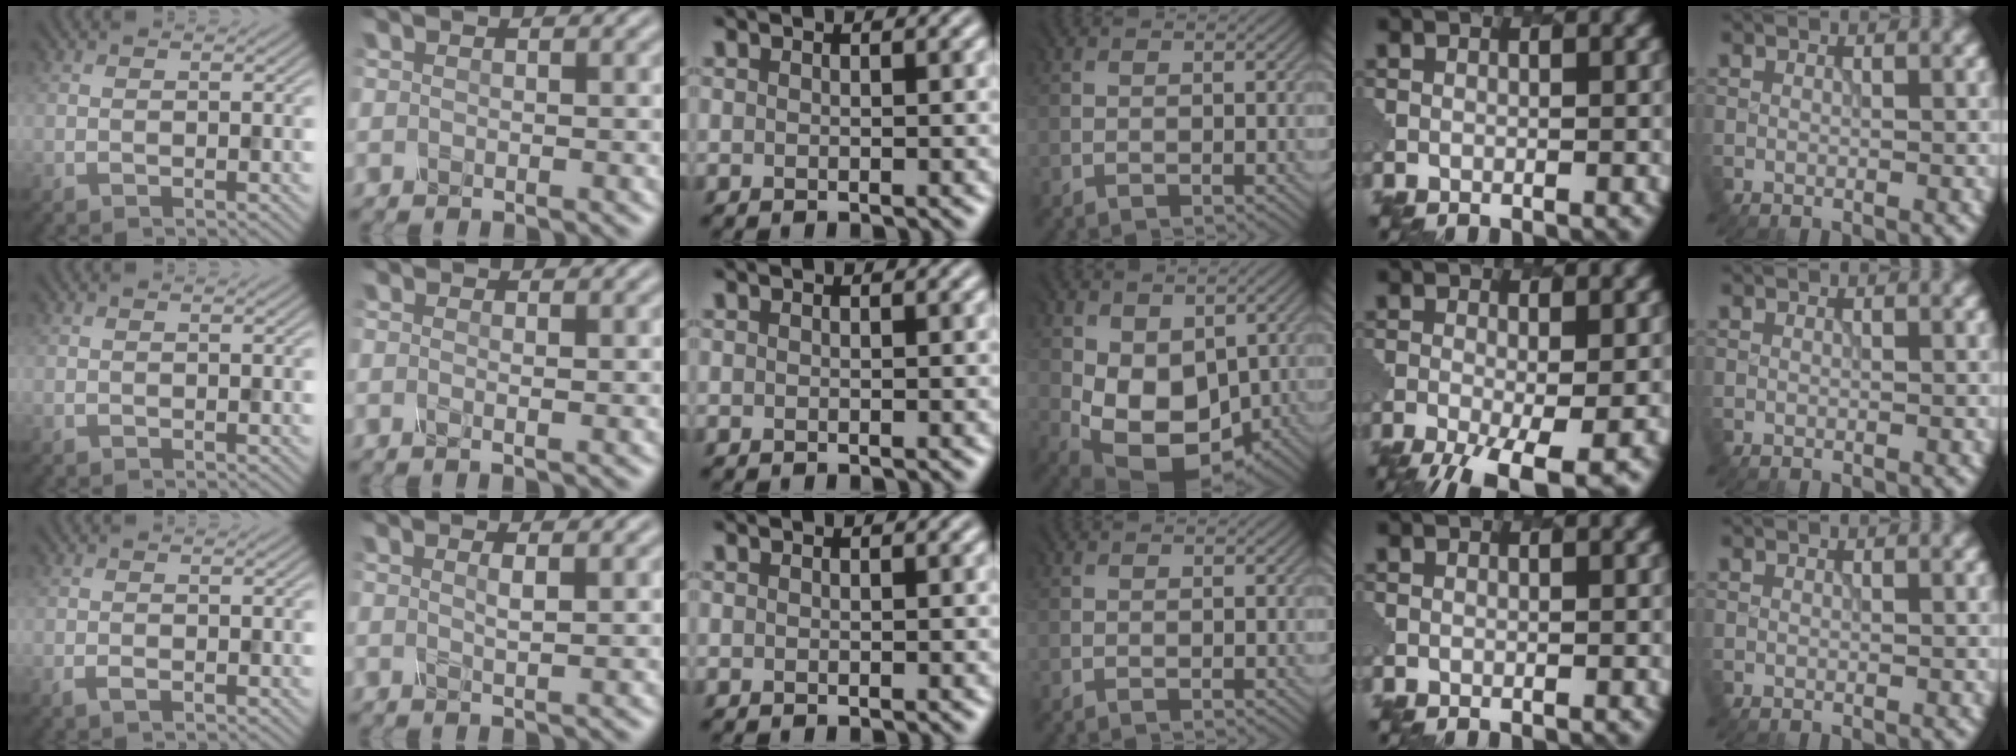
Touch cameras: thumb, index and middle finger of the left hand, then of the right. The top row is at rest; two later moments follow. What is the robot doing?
{"motion": "dispense", "object": "pipette"}